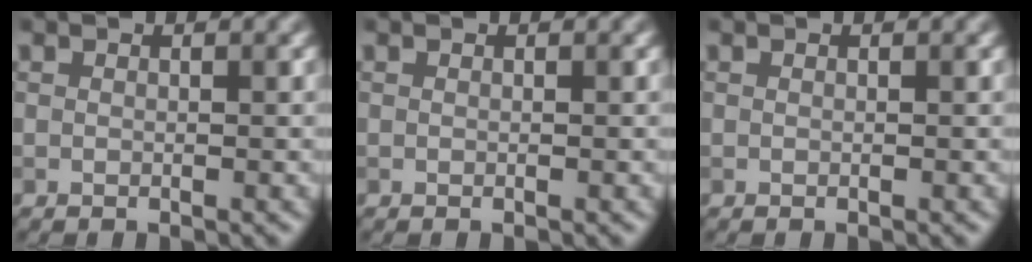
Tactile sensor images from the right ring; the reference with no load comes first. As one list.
[{"total": 0.0}, {"total": 0.0}]